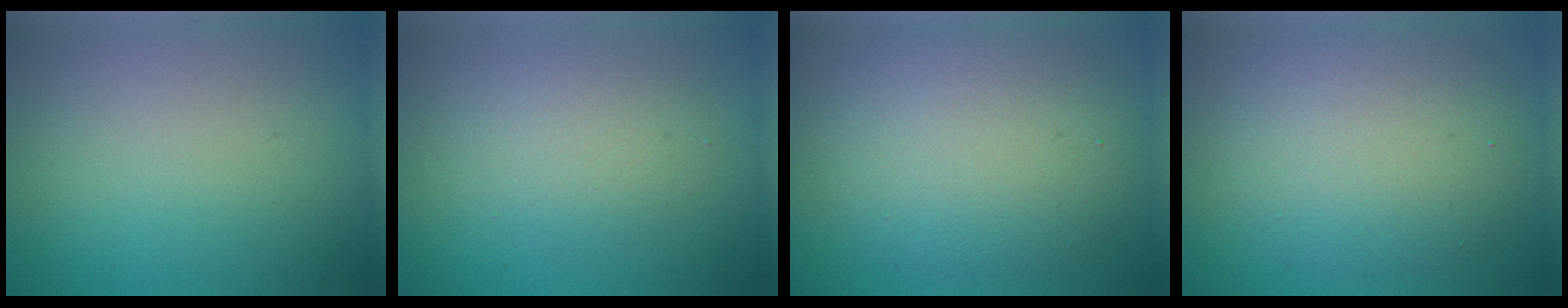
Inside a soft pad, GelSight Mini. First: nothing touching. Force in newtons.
{"total": 2.9, "press": 2.9, "slide": 0.2}
{"total": 7.6, "press": 7.5, "slide": 0.6}
{"total": 6.5, "press": 6.5, "slide": 0.6}